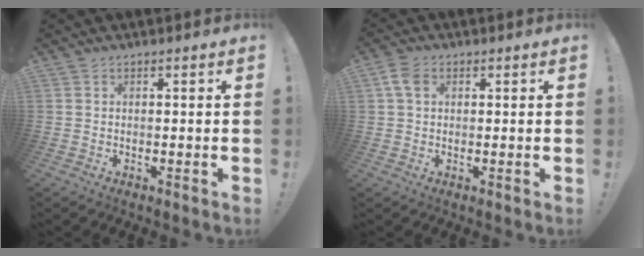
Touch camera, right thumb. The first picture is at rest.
{"total": 4.8, "force": [1.5, 3.3, 3.2], "torque": [-0.058, 0.006, 0.031]}